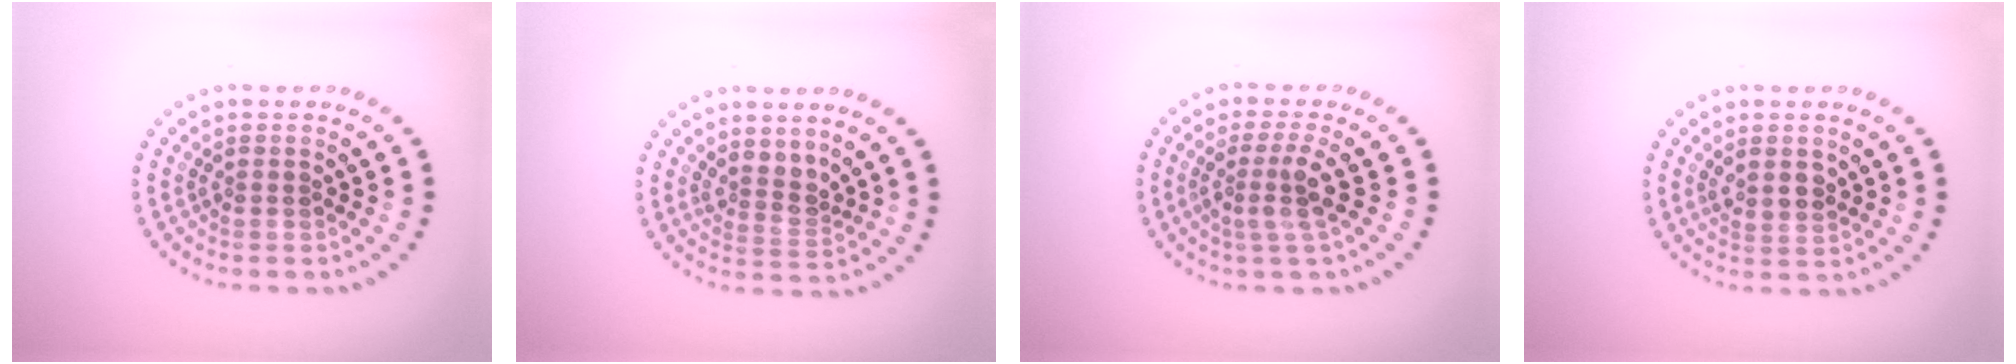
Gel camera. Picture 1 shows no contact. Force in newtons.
{"total": 2.0, "press": 1.4, "slide": 1.4}
{"total": 2.8, "press": 2.0, "slide": 1.9}
{"total": 2.0, "press": 1.8, "slide": 0.8}